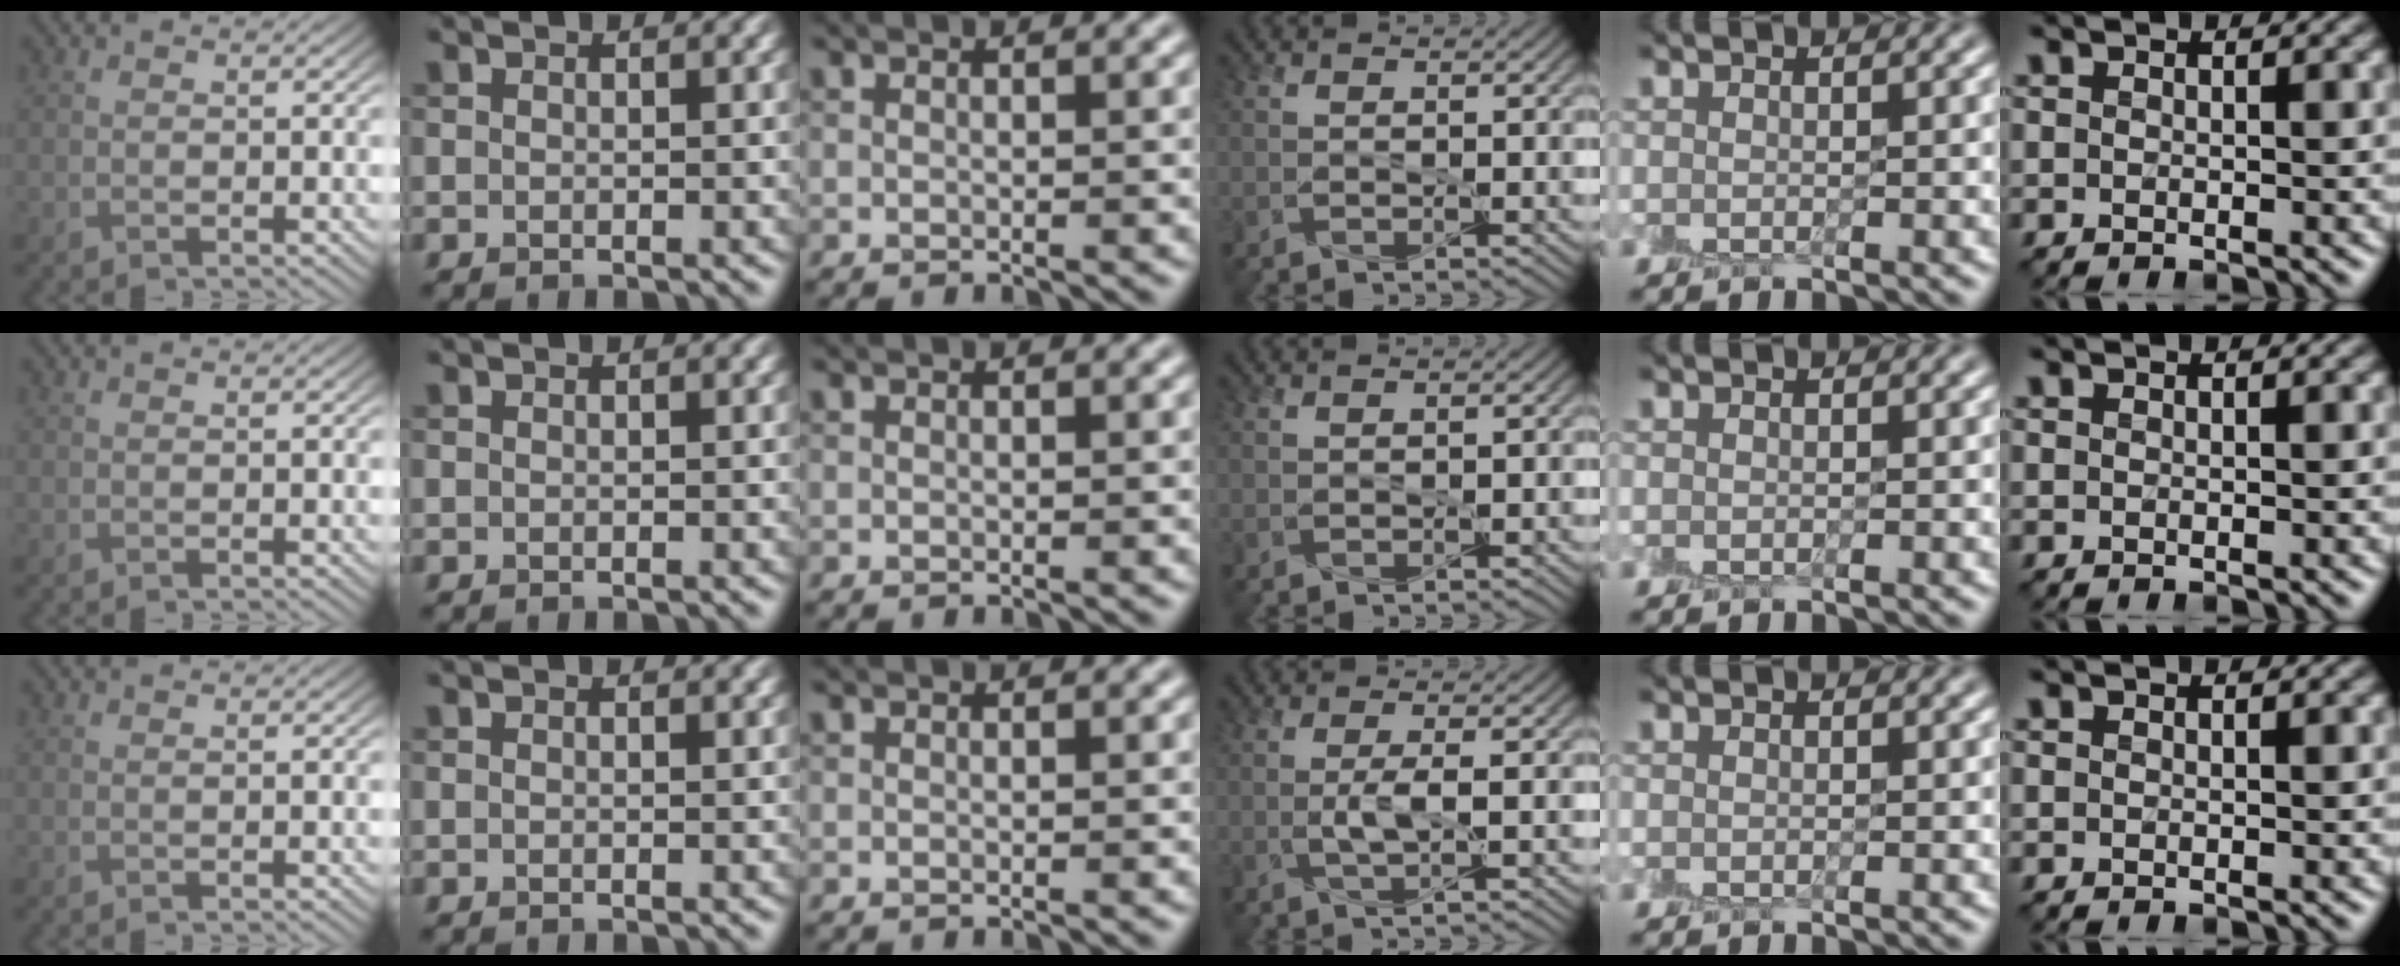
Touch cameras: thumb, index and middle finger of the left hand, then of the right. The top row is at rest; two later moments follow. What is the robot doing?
{"motion": "peel", "object": "lint roller sheet"}